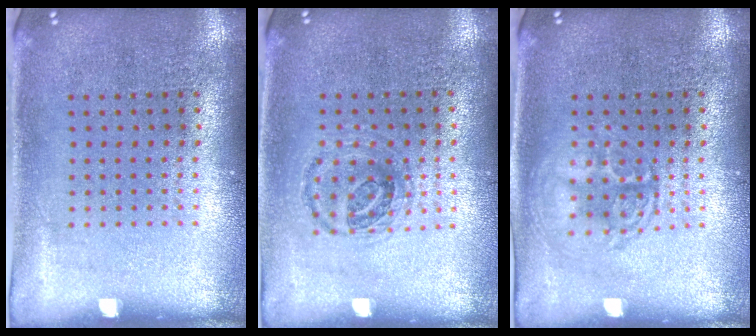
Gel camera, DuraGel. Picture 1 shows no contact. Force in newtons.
{"total": 0.9, "press": 0.9, "slide": 0.2}
{"total": 1.3, "press": 1.3, "slide": 0.2}